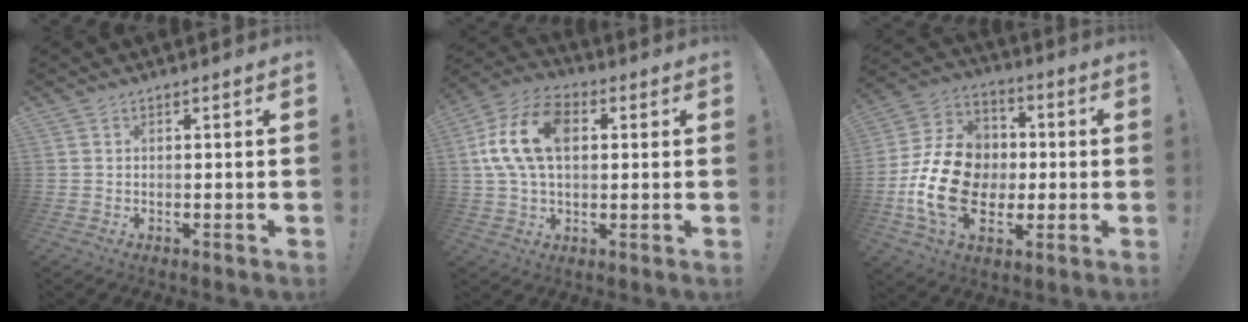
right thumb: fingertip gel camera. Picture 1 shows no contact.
{"total": 16.7, "force": [3.2, 10.5, 12.5], "torque": [-0.253, 0.008, 0.055]}
{"total": 20.8, "force": [-3.3, 15.5, 13.4], "torque": [-0.248, 0.024, -0.044]}